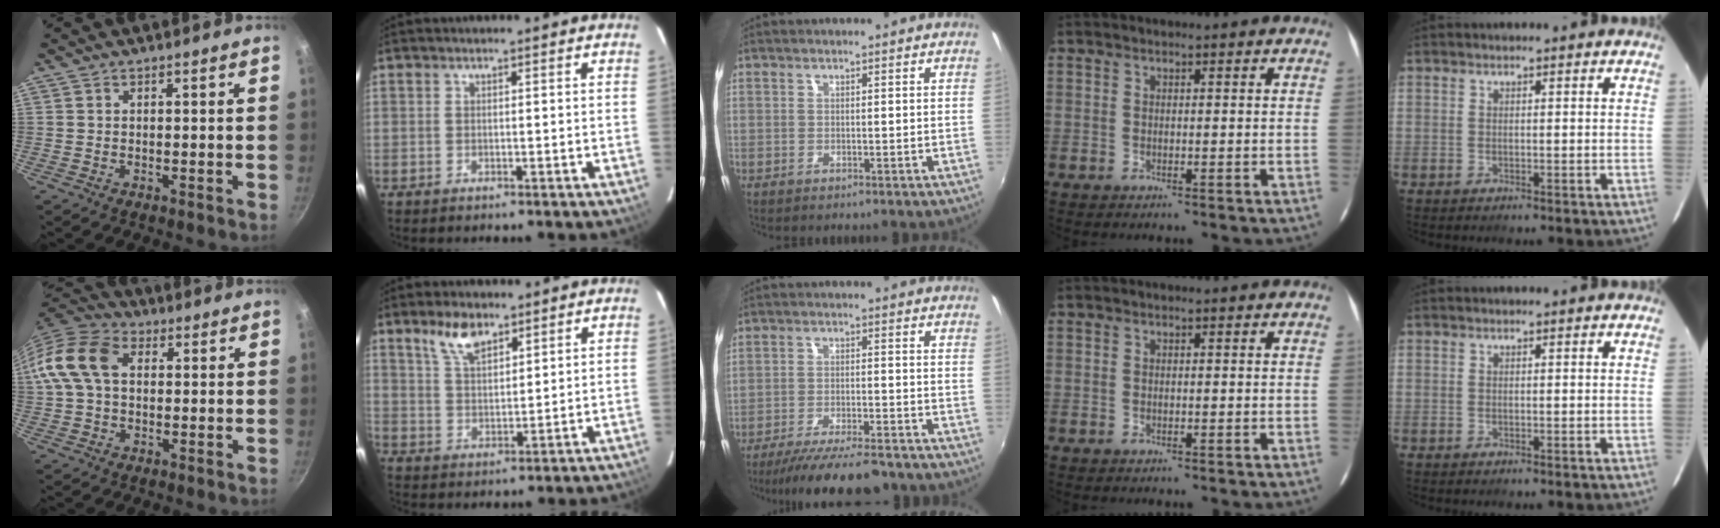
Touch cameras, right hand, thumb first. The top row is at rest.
{"thumb": {"total": 12.5, "force": [2.0, 8.6, 8.8], "torque": [-0.155, 0.025, 0.019]}, "index": {"total": 6.7, "force": [4.6, 2.9, 3.9], "torque": [-0.069, 0.005, 0.091]}, "middle": {"total": 13.4, "force": [-11.5, 2.2, 6.5], "torque": [-0.134, -0.021, -0.175]}}